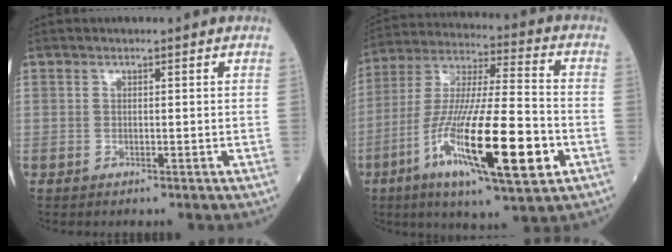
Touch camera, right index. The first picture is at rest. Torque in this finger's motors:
{"motor_torque": [2.14, 0.00, 0.65, 0.21]}